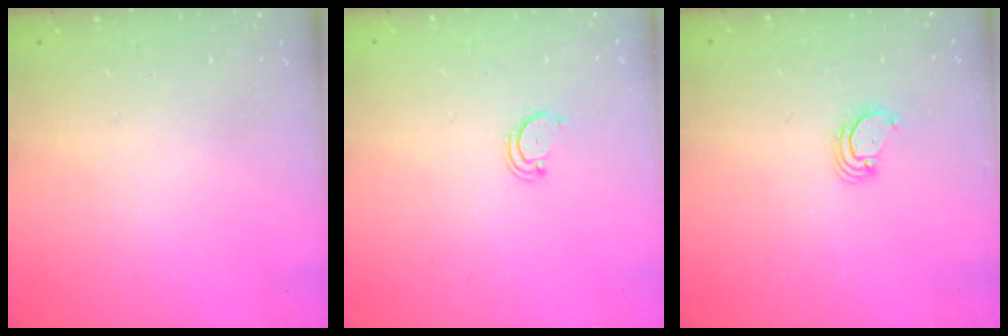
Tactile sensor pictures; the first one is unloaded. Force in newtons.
{"total": 2.0, "press": 2.0, "slide": 0.2}
{"total": 2.9, "press": 2.9, "slide": 0.3}